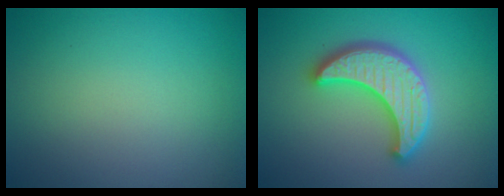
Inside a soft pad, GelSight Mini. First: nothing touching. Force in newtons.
{"total": 5.4, "press": 5.3, "slide": 1.0}